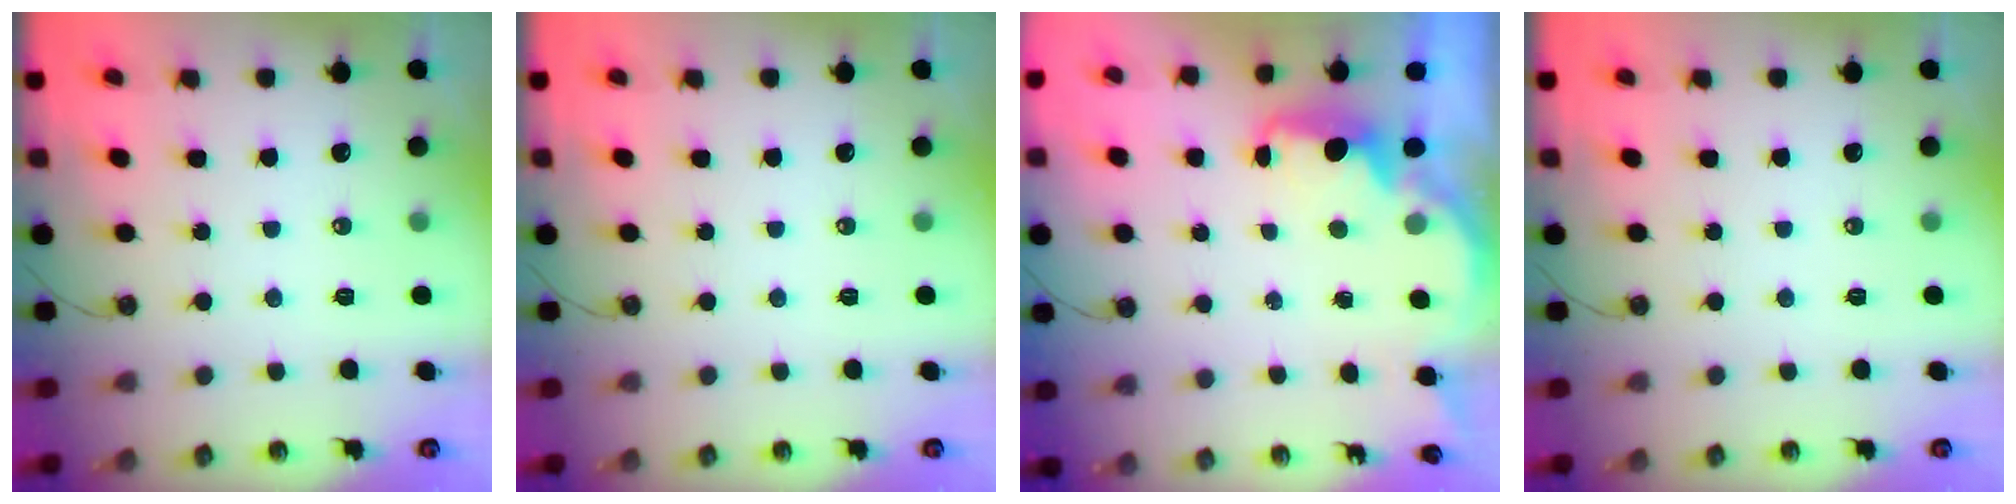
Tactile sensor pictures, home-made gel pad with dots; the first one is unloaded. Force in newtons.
{"total": 0.0}
{"total": 2.5, "press": 2.4, "slide": 0.8}
{"total": 0.0}